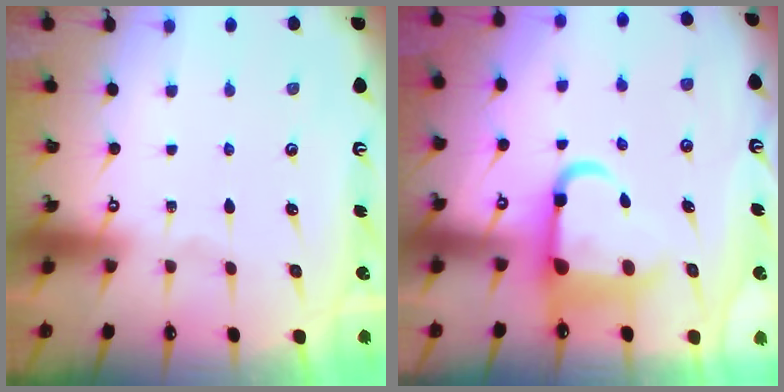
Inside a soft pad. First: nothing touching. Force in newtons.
{"total": 8.9, "press": 8.5, "slide": 2.5}